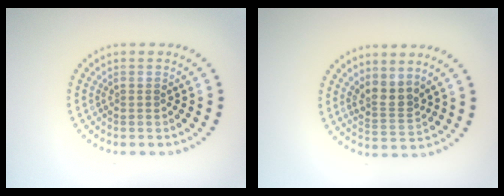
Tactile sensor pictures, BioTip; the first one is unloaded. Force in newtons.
{"total": 2.6, "press": 2.0, "slide": 1.6}